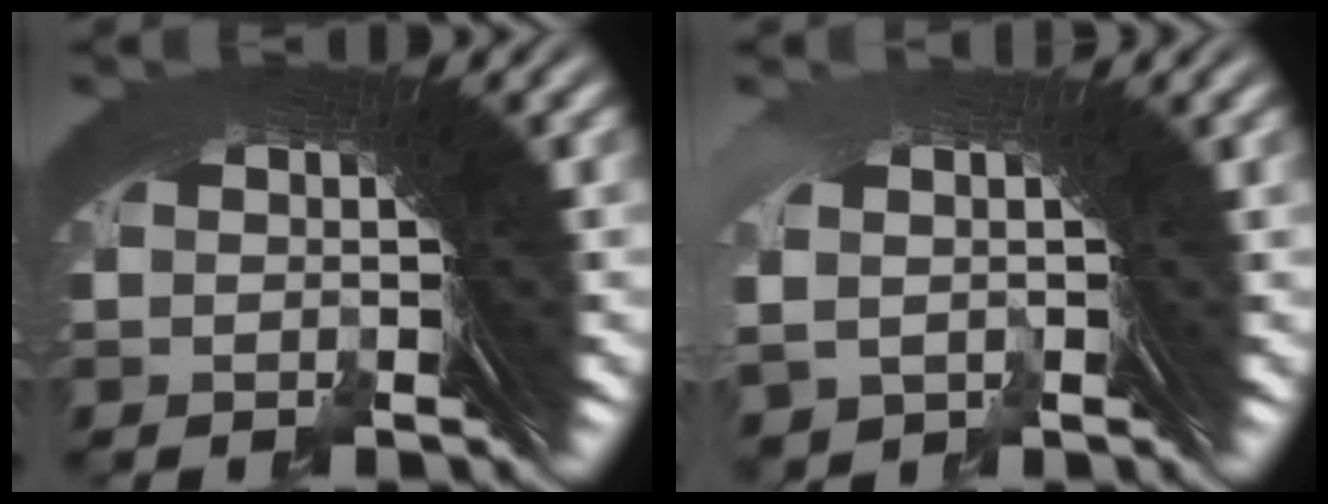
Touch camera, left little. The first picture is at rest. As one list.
[{"total": 1.2, "force": [-0.4, 1.1, 0.1], "torque": [-0.004, -0.005, 0.002]}]